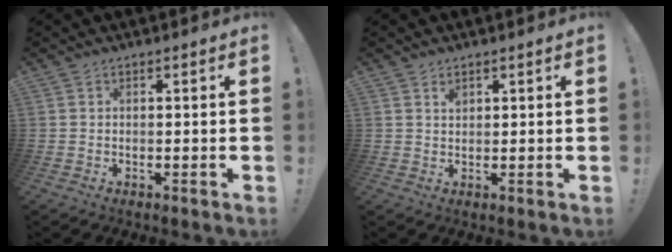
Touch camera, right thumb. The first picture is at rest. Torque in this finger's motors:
{"motor_torque": [0.24, 0.49, 0.07, -0.14, 0.00]}